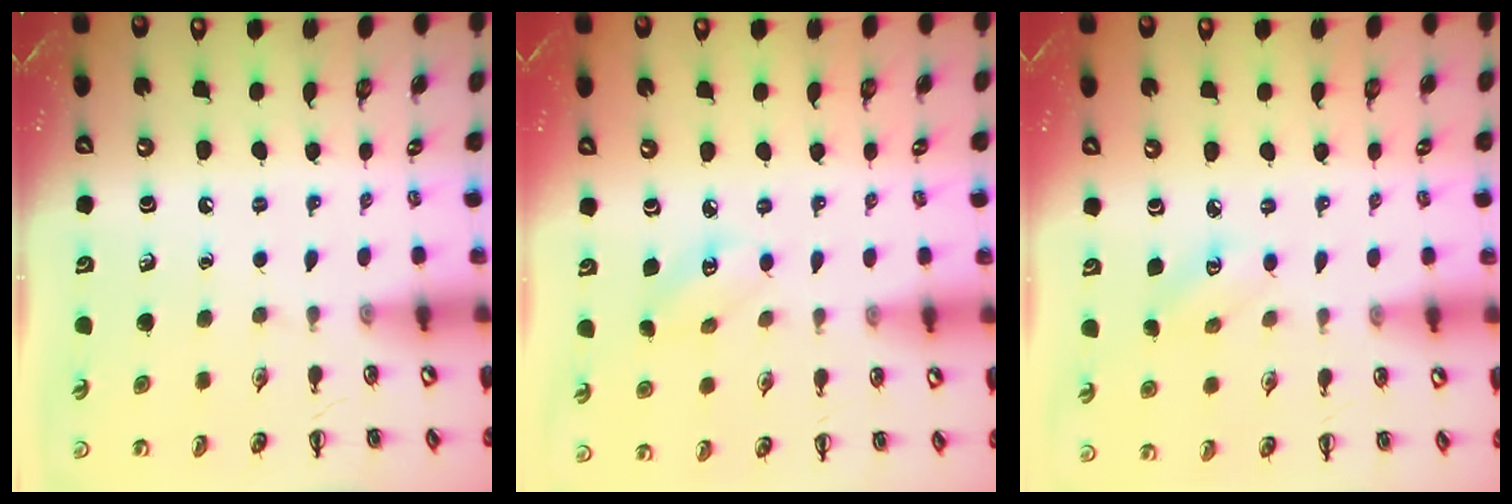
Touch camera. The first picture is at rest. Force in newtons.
{"total": 3.0, "press": 2.9, "slide": 0.7}
{"total": 3.3, "press": 3.2, "slide": 0.9}